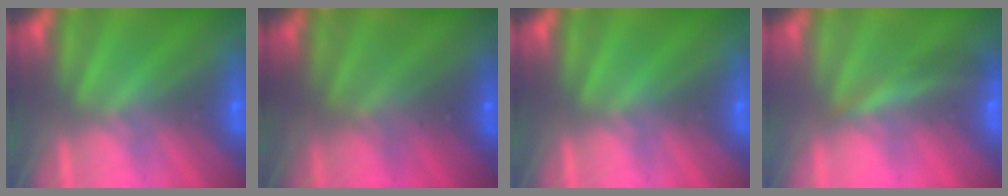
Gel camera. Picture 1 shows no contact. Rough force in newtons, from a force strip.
{"total": 1.8}
{"total": 0.0}
{"total": 3.9}